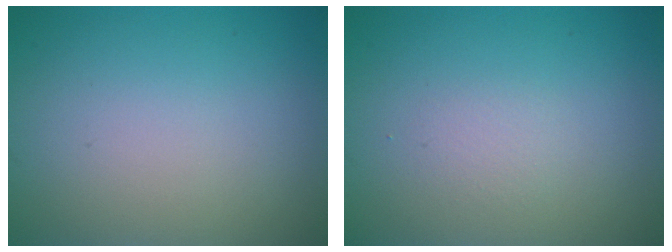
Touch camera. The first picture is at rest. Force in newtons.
{"total": 0.9, "press": 0.9, "slide": 0.0}